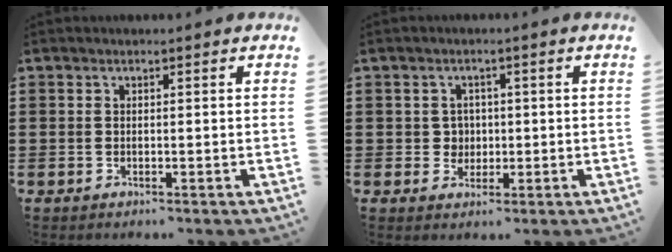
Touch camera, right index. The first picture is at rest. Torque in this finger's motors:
{"motor_torque": [0.17, 0.29, 0.01, 0.00]}